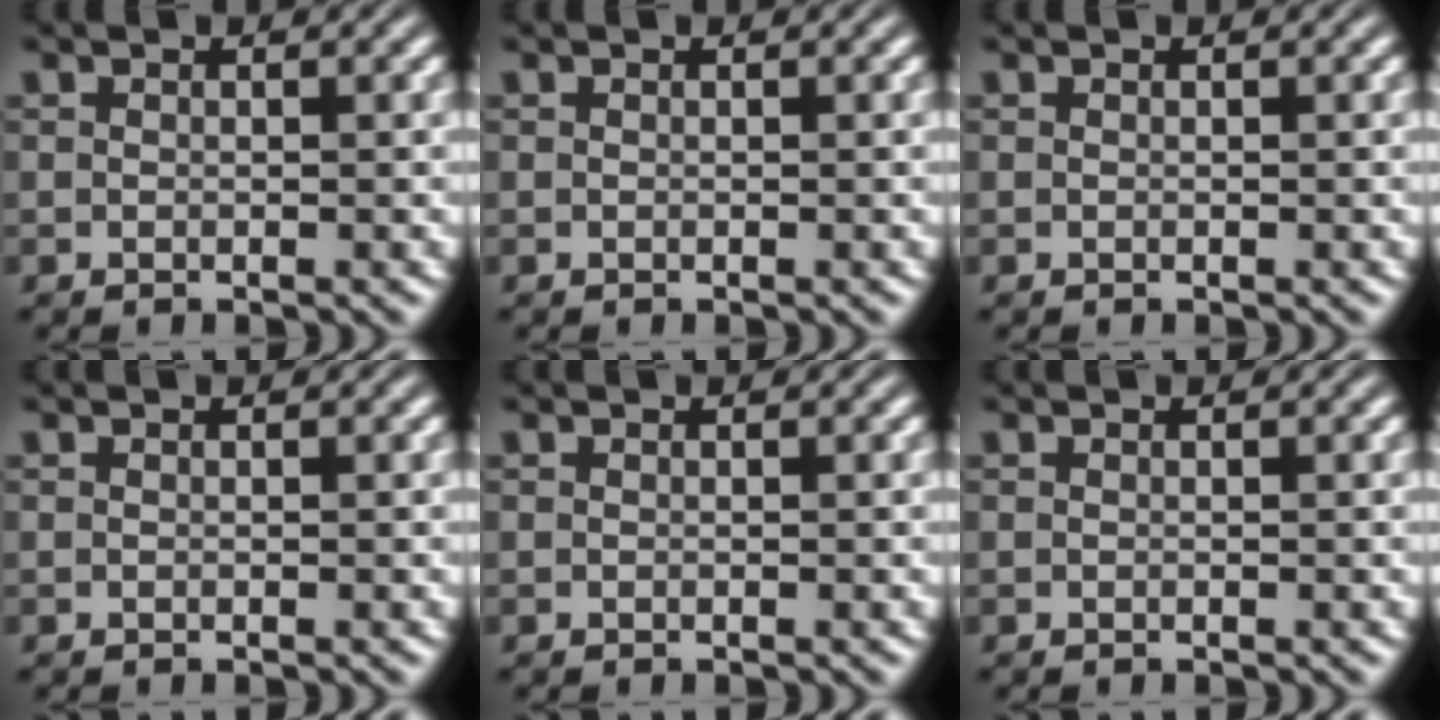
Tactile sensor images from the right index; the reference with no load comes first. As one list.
[{"total": 0.0}, {"total": 0.0}, {"total": 0.0}, {"total": 0.0}, {"total": 0.0}]